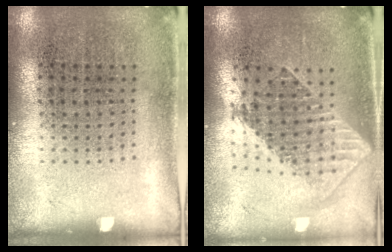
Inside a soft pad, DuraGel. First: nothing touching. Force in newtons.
{"total": 1.8, "press": 1.4, "slide": 1.1}